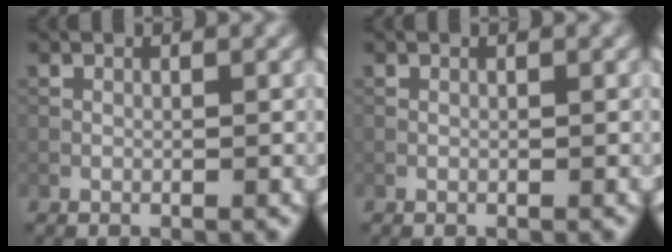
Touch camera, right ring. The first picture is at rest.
{"total": 0.0}